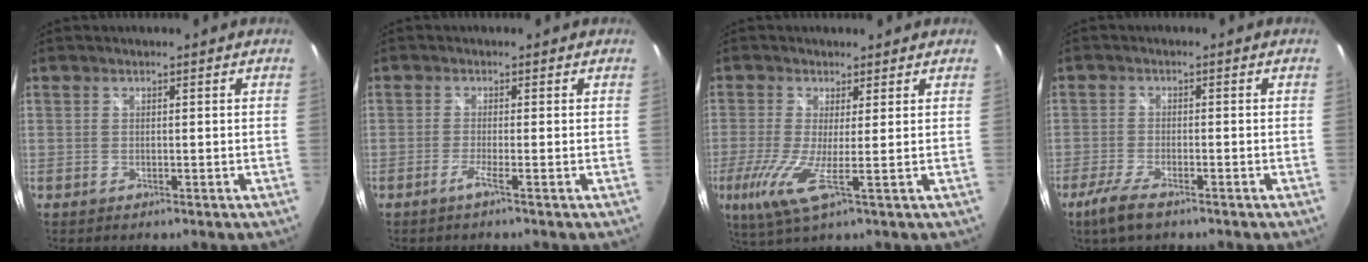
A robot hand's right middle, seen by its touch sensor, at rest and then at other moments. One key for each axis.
{"total": 1.7, "fx": -1.0, "fy": -0.7, "fz": 1.2, "tx": -0.023, "ty": -0.006, "tz": -0.026}
{"total": 6.8, "fx": -1.2, "fy": 0.0, "fz": 6.7, "tx": -0.155, "ty": -0.021, "tz": -0.031}
{"total": 5.4, "fx": -3.8, "fy": 1.1, "fz": 3.7, "tx": -0.095, "ty": -0.011, "tz": -0.073}